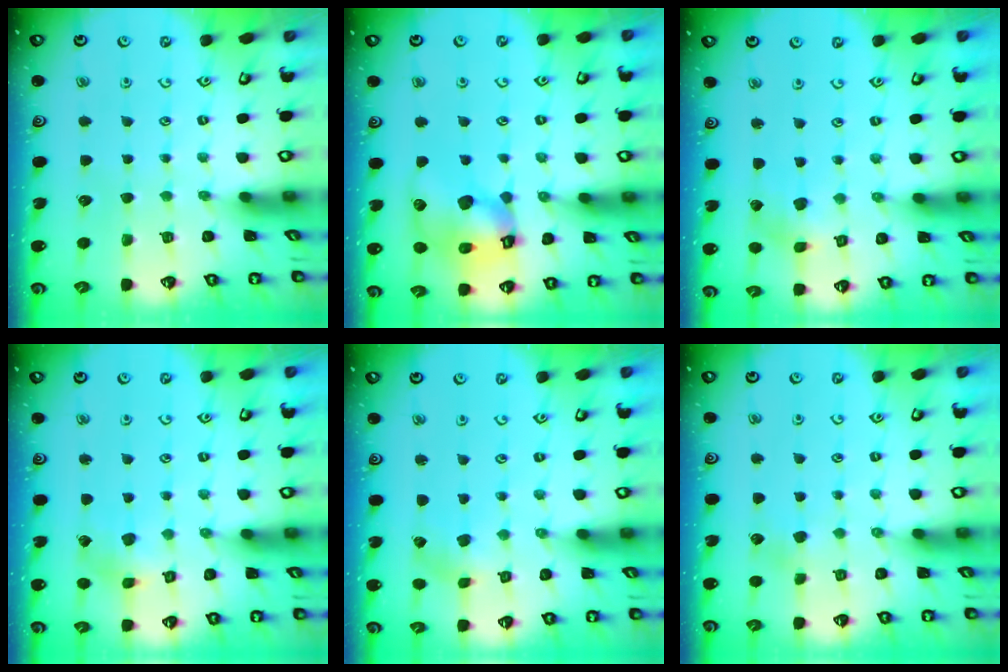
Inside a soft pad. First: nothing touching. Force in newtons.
{"total": 15.0, "press": 14.9, "slide": 2.2}
{"total": 2.4, "press": 2.3, "slide": 0.5}
{"total": 3.2, "press": 3.2, "slide": 0.3}
{"total": 1.2, "press": 1.2, "slide": 0.2}
{"total": 2.5, "press": 2.5, "slide": 0.2}